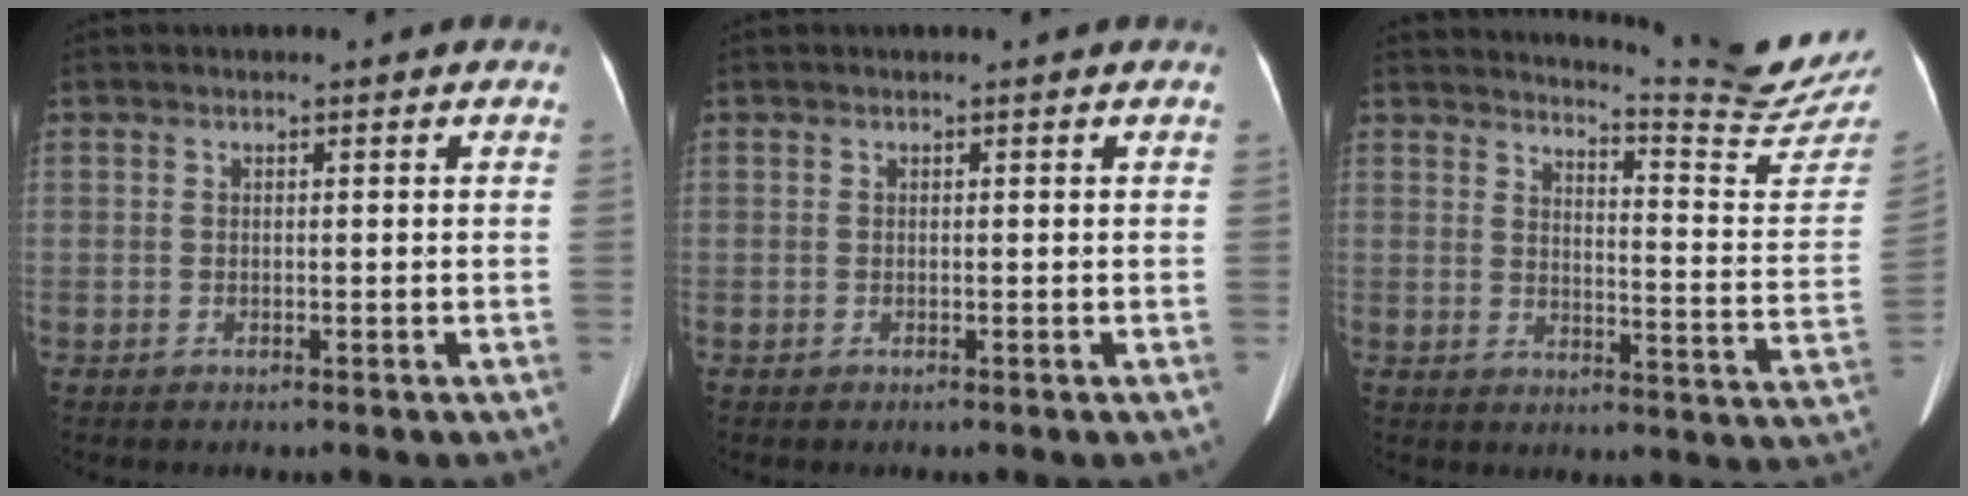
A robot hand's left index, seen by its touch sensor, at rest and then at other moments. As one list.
[{"total": 0.0}, {"total": 16.8, "force": [16.4, -2.0, 3.2], "torque": [-0.054, -0.135, 0.188]}]